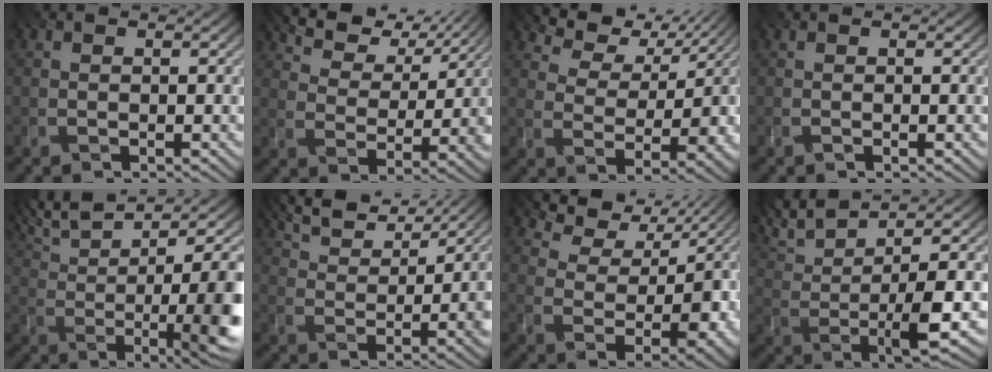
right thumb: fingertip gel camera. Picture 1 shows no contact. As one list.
[{"total": 8.7, "force": [6.3, 3.5, 5.0], "torque": [-0.100, -0.006, 0.098]}, {"total": 7.0, "force": [4.3, 3.7, 4.0], "torque": [-0.077, -0.001, 0.073]}, {"total": 0.0}, {"total": 12.0, "force": [3.0, 3.6, 11.1], "torque": [-0.194, 0.017, 0.058]}, {"total": 8.1, "force": [6.0, 2.1, 5.1], "torque": [-0.102, 0.013, 0.107]}, {"total": 6.9, "force": [3.7, 3.9, 4.4], "torque": [-0.076, -0.003, 0.065]}, {"total": 8.3, "force": [3.6, 2.1, 7.2], "torque": [-0.143, 0.008, 0.071]}]